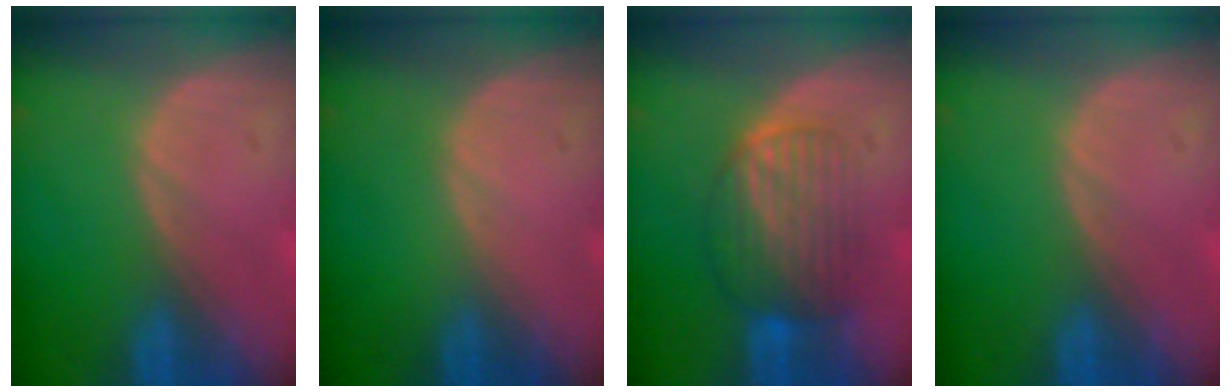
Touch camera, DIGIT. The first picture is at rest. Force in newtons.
{"total": 0.0}
{"total": 6.7, "press": 6.4, "slide": 1.9}
{"total": 0.0}